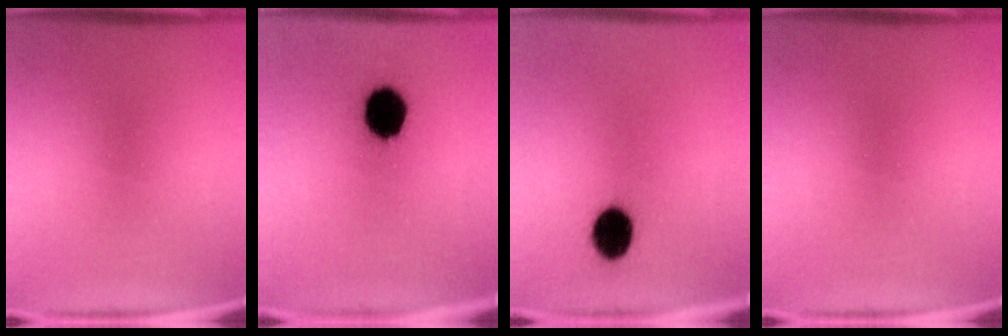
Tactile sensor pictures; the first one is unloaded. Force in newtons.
{"total": 11.9}
{"total": 8.4}
{"total": 0.0}